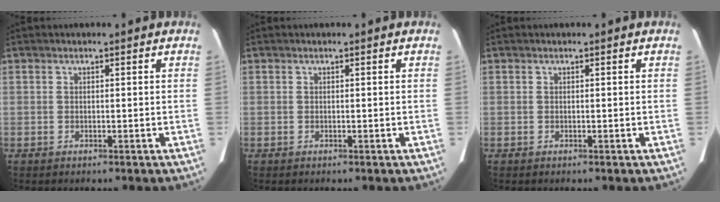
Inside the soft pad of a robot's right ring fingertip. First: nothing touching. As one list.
[{"total": 0.0}, {"total": 0.0}]